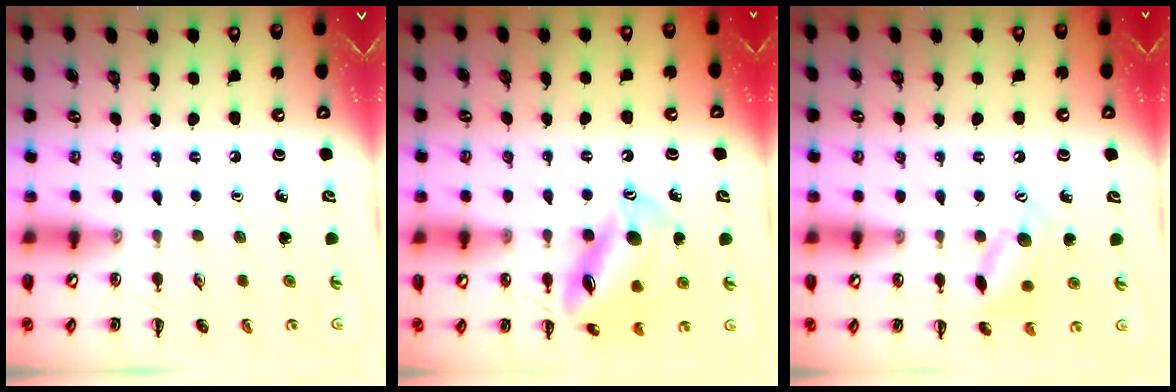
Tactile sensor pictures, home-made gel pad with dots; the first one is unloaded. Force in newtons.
{"total": 14.6, "press": 14.6, "slide": 1.4}
{"total": 11.1, "press": 11.1, "slide": 0.5}